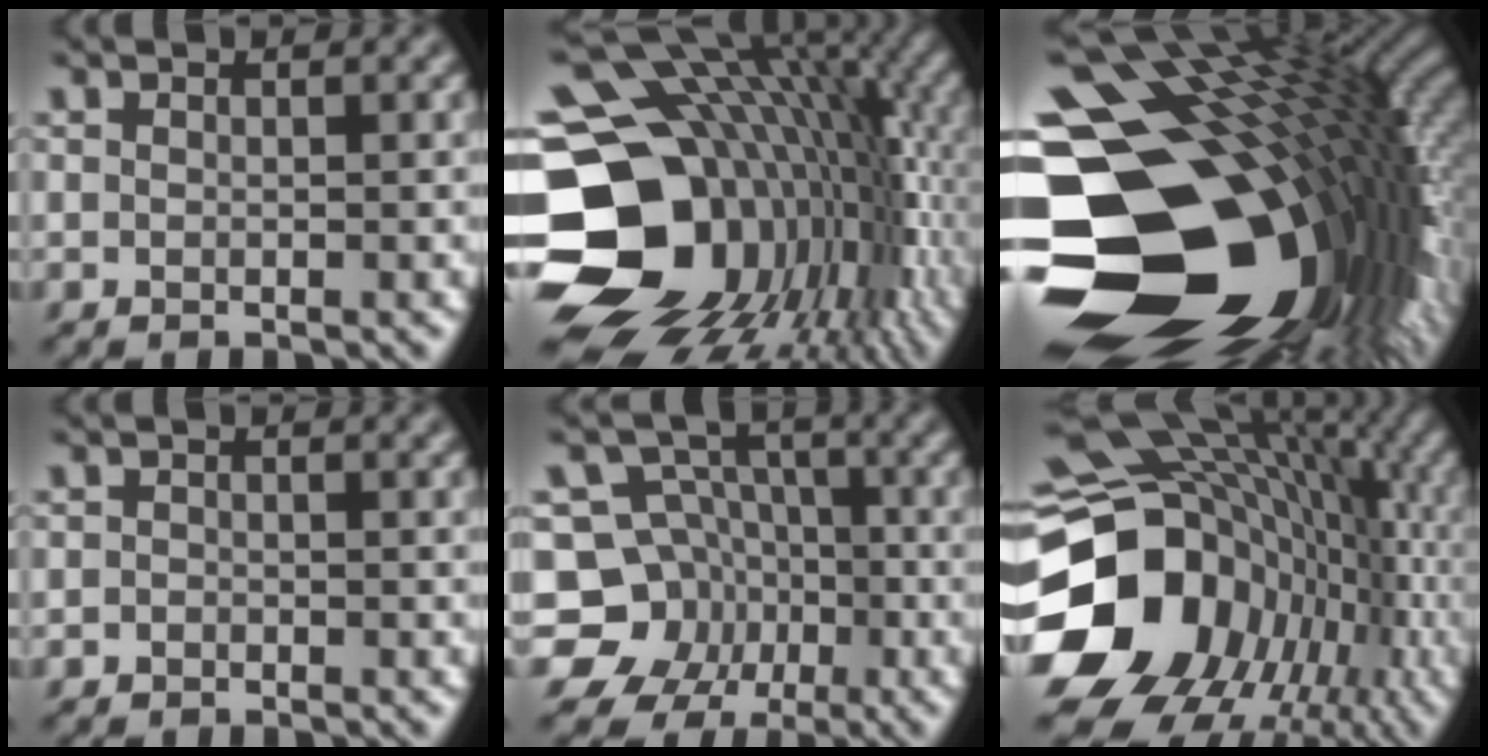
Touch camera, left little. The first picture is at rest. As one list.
[{"total": 19.9, "force": [-2.7, 15.4, 12.3], "torque": [-0.250, -0.011, -0.019]}, {"total": 21.3, "force": [-4.8, 14.0, 15.3], "torque": [-0.280, -0.032, -0.055]}, {"total": 0.6, "force": [-0.4, 0.5, 0.0], "torque": [0.005, -0.003, -0.008]}, {"total": 11.9, "force": [-5.3, 10.2, 3.0], "torque": [-0.061, -0.008, -0.108]}, {"total": 18.1, "force": [-3.4, 15.3, 9.1], "torque": [-0.194, -0.016, -0.049]}]